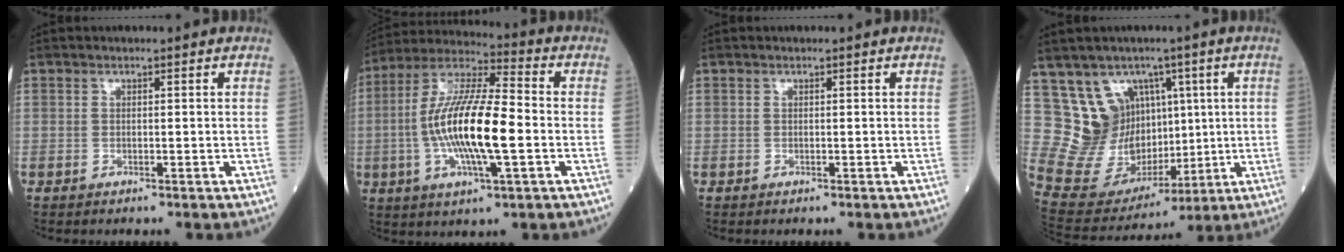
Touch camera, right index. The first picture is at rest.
{"total": 16.2, "force": [-2.3, 2.7, 15.8], "torque": [-0.313, 0.000, -0.042]}
{"total": 0.0}
{"total": 12.2, "force": [4.5, 9.7, 5.8], "torque": [-0.123, 0.039, 0.113]}